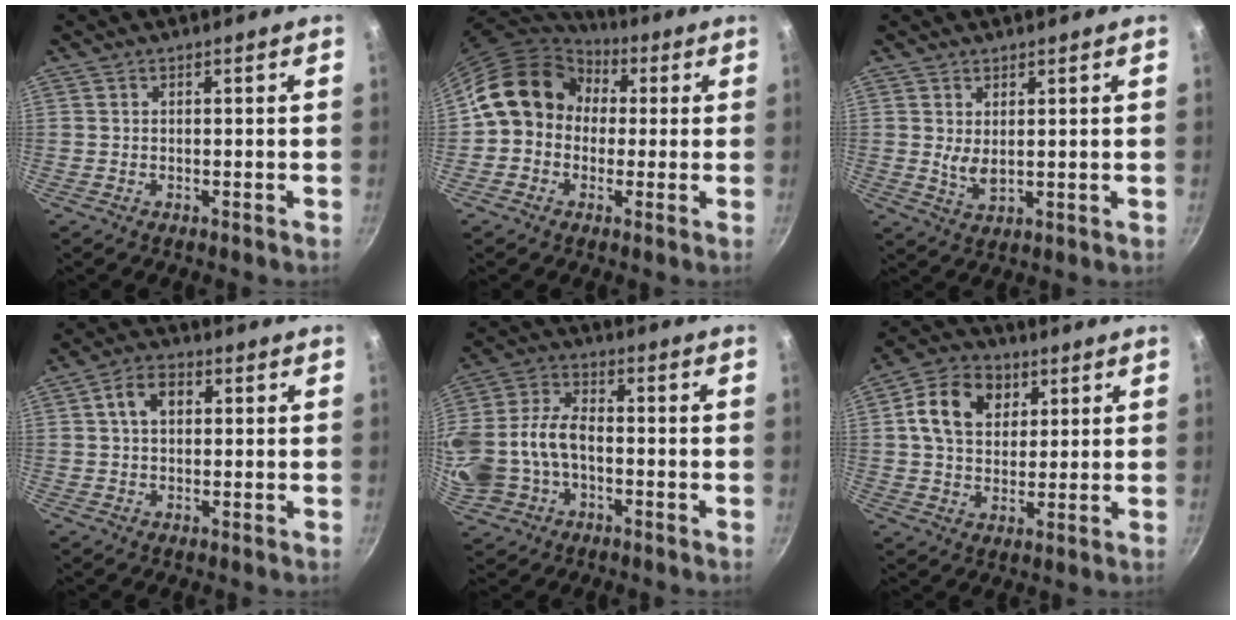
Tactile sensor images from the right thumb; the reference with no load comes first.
{"total": 14.1, "force": [1.5, 12.0, 7.1], "torque": [-0.087, 0.035, 0.005]}
{"total": 3.6, "force": [1.3, 1.7, 2.9], "torque": [-0.049, -0.018, 0.028]}
{"total": 5.9, "force": [1.3, 4.1, 4.1], "torque": [-0.053, 0.012, 0.015]}
{"total": 18.1, "force": [-3.2, 13.0, 12.1], "torque": [-0.281, 0.041, -0.057]}
{"total": 11.9, "force": [3.8, 9.0, 6.8], "torque": [-0.102, 0.002, 0.053]}